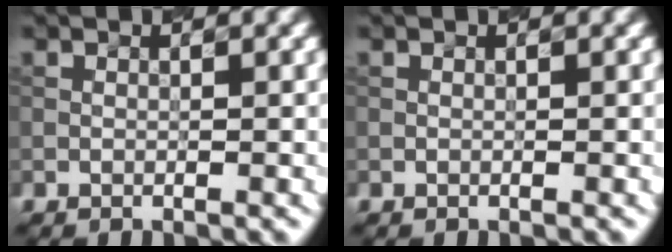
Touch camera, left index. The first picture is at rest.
{"total": 0.0}